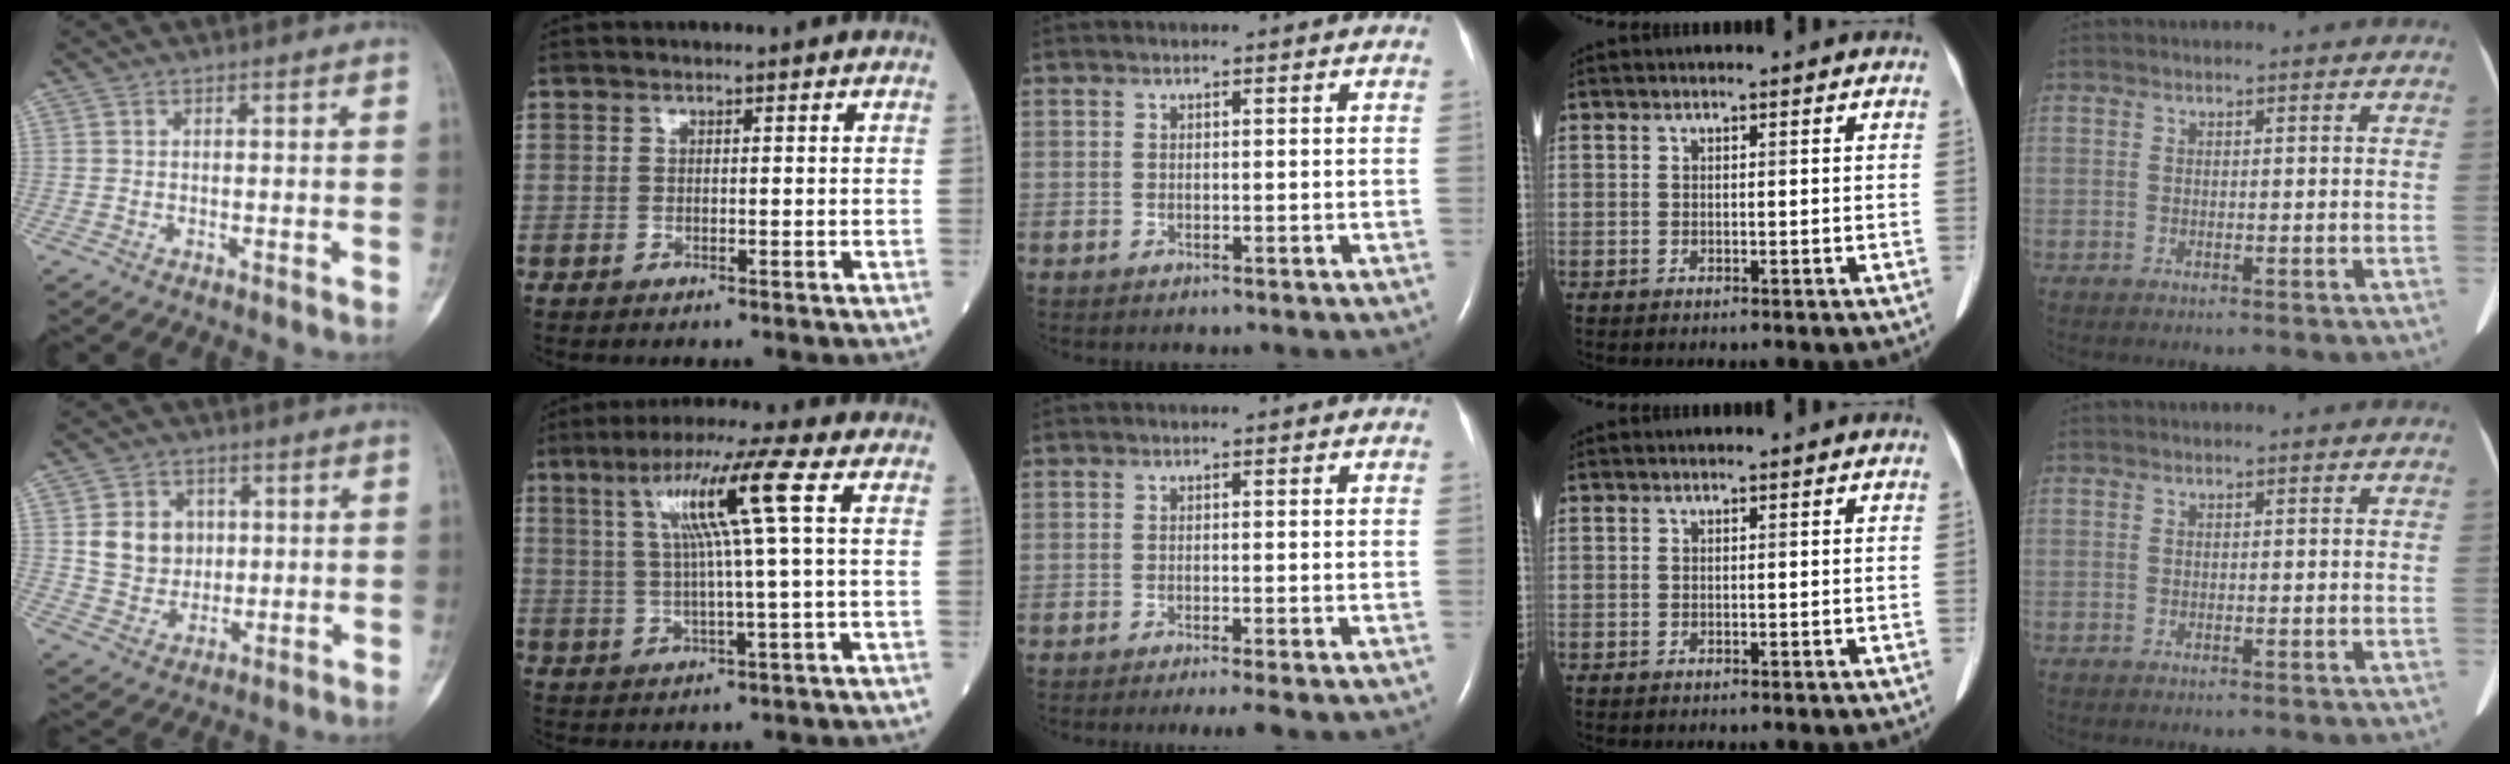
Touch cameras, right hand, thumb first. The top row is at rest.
{"thumb": {"total": 8.6, "force": [1.5, 7.6, 3.9], "torque": [-0.028, -0.005, 0.031]}, "index": {"total": 10.0, "force": [3.1, -1.5, 9.3], "torque": [-0.165, 0.016, 0.058]}, "middle": {"total": 2.8, "force": [-2.1, -0.3, 1.9], "torque": [-0.027, -0.010, -0.032]}}